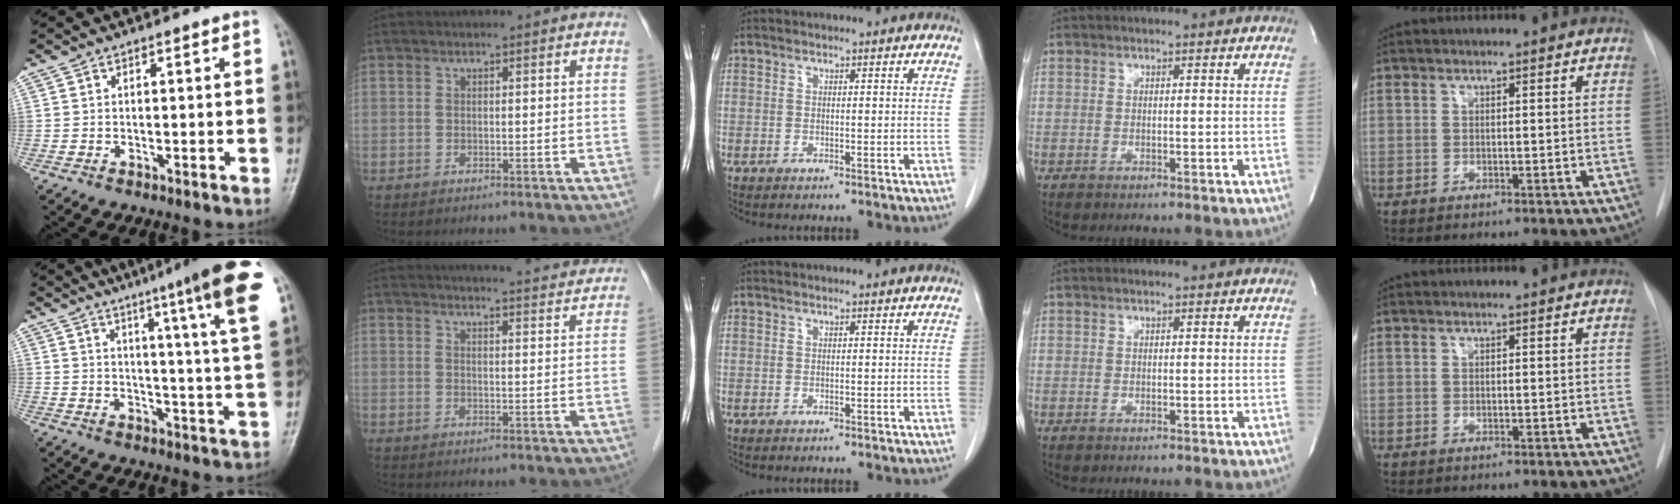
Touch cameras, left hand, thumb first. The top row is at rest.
{"thumb": {"total": 17.6, "force": [10.7, 0.5, 14.0], "torque": [-0.177, -0.045, 0.124]}, "index": {"total": 17.5, "force": [16.9, 1.4, 4.6], "torque": [-0.056, -0.012, 0.200]}}